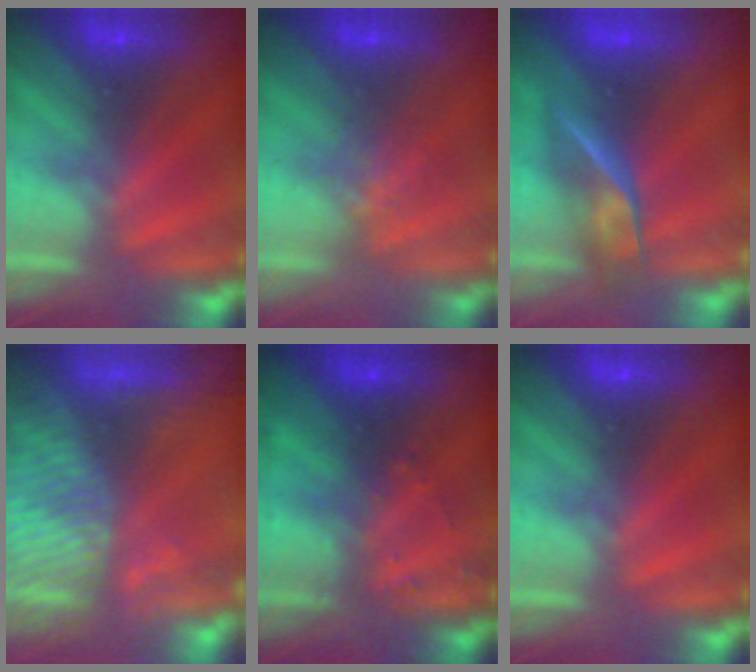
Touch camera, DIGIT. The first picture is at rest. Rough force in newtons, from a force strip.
{"total": 1.2}
{"total": 2.5}
{"total": 6.9}
{"total": 3.3}
{"total": 0.0}